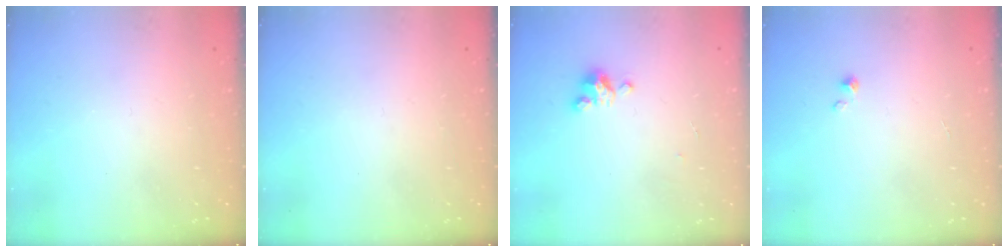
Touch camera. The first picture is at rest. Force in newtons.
{"total": 0.0}
{"total": 3.5, "press": 3.5, "slide": 0.3}
{"total": 0.6, "press": 0.6, "slide": 0.1}